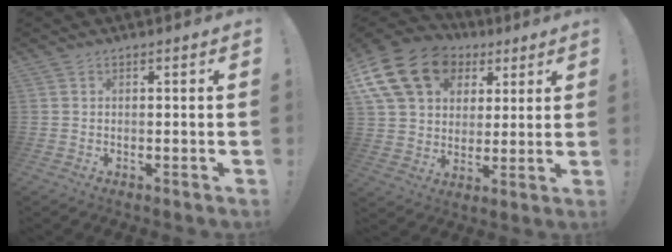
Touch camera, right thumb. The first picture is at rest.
{"total": 19.4, "force": [8.3, 14.3, 10.2], "torque": [-0.150, -0.036, 0.164]}